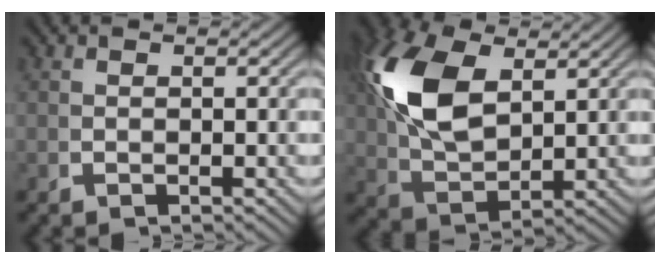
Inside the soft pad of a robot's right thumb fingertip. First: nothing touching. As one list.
[{"total": 9.0, "force": [2.3, 5.3, 6.9], "torque": [-0.166, -0.020, 0.058]}]